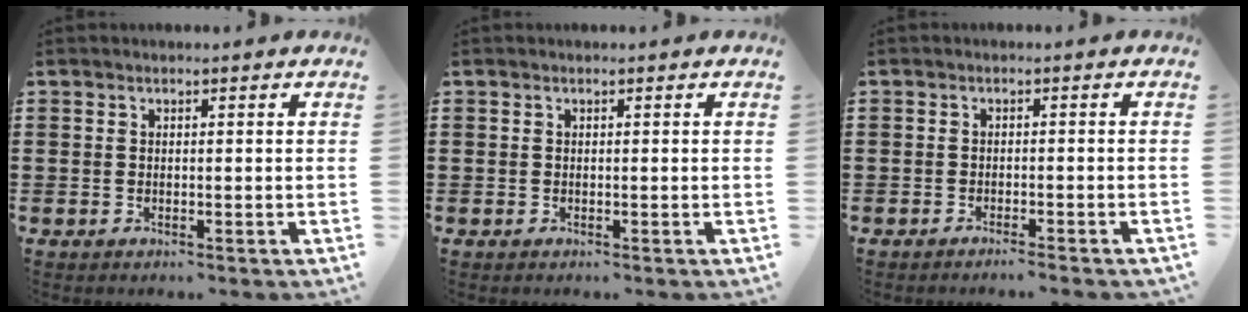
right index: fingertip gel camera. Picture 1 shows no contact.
{"total": 0.0}
{"total": 1.3, "force": [-1.2, -0.2, 0.4], "torque": [-0.008, 0.001, -0.025]}